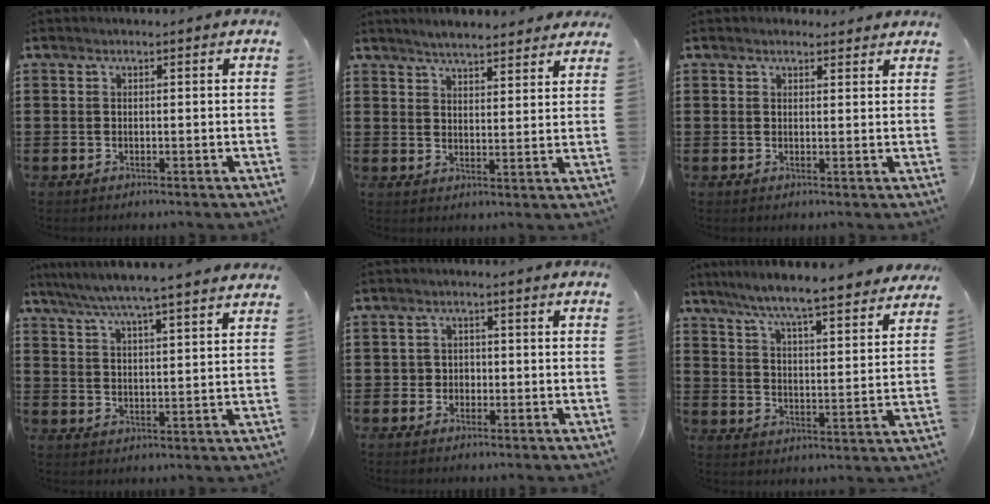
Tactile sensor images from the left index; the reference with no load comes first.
{"total": 4.0, "force": [4.0, 0.3, 0.5], "torque": [-0.023, -0.013, 0.073]}
{"total": 1.7, "force": [1.6, 0.6, 0.2], "torque": [-0.007, 0.006, 0.032]}
{"total": 5.6, "force": [4.9, -0.7, 2.5], "torque": [-0.066, -0.028, 0.084]}
{"total": 1.8, "force": [-0.4, 1.7, 0.4], "torque": [-0.014, 0.004, -0.012]}
{"total": 6.4, "force": [5.9, -0.4, 2.4], "torque": [-0.074, -0.045, 0.097]}